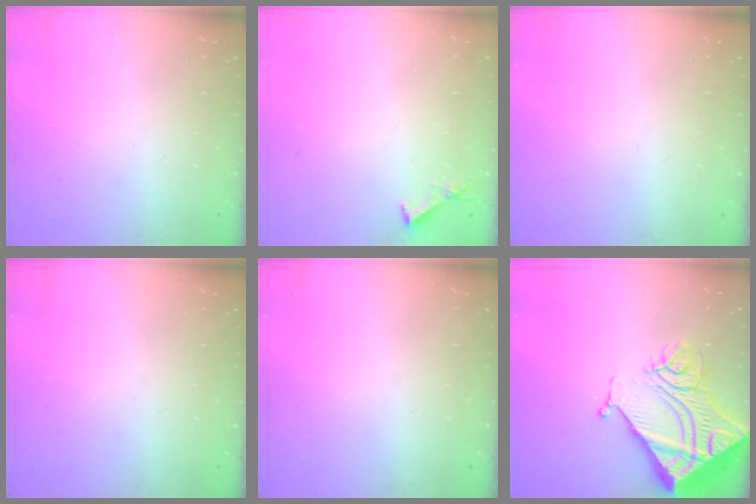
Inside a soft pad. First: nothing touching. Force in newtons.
{"total": 3.6, "press": 3.6, "slide": 0.3}
{"total": 0.0}
{"total": 0.0}
{"total": 0.0}
{"total": 23.6, "press": 23.4, "slide": 3.0}